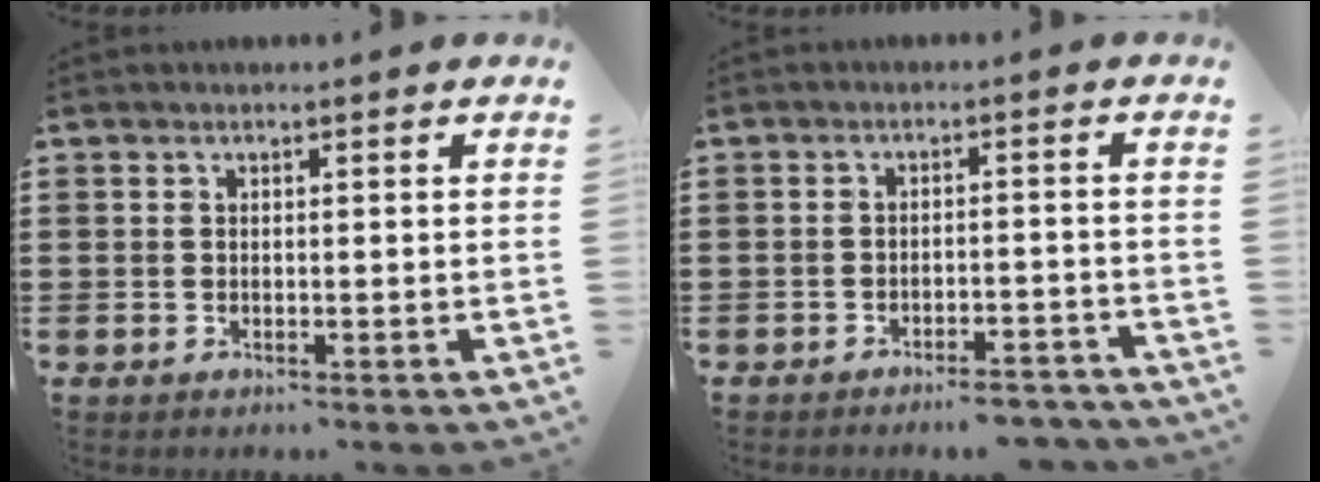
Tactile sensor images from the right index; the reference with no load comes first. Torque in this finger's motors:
{"motor_torque": [0.08, -0.08, 0.28, 0.05]}